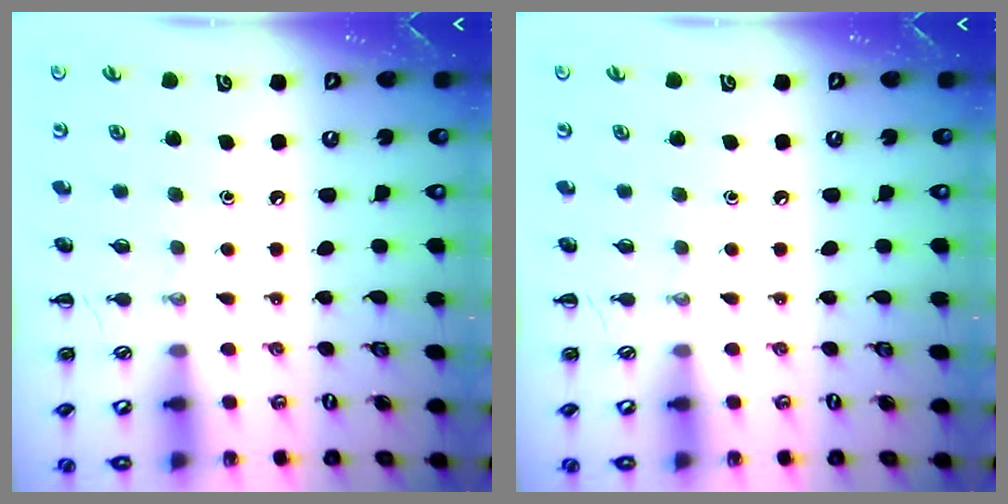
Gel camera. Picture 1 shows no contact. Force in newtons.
{"total": 0.0}